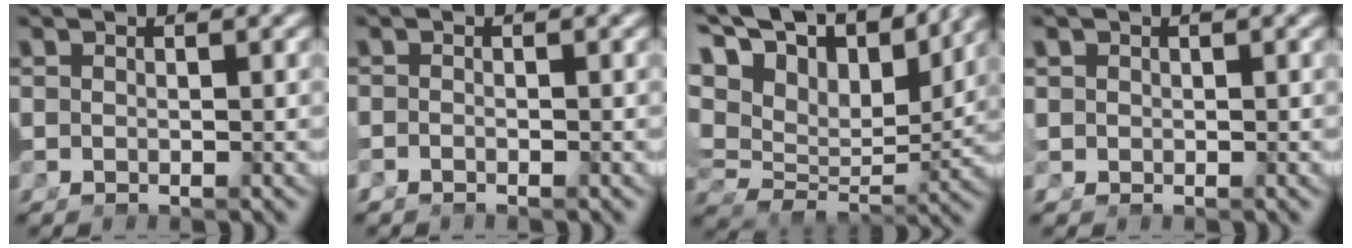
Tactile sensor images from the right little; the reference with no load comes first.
{"total": 1.0, "force": [-0.8, 0.2, 0.6], "torque": [-0.014, -0.002, -0.015]}
{"total": 12.6, "force": [6.9, 6.9, 8.0], "torque": [-0.138, 0.014, 0.101]}
{"total": 1.7, "force": [0.0, 1.4, 0.9], "torque": [-0.034, -0.008, 0.005]}